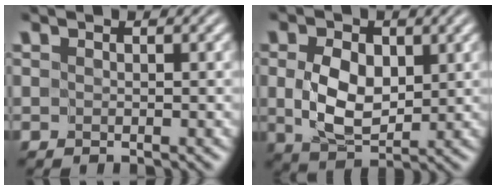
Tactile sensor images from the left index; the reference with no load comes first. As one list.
[{"total": 4.1, "force": [-0.1, 2.7, 3.1], "torque": [-0.070, -0.005, 0.008]}]